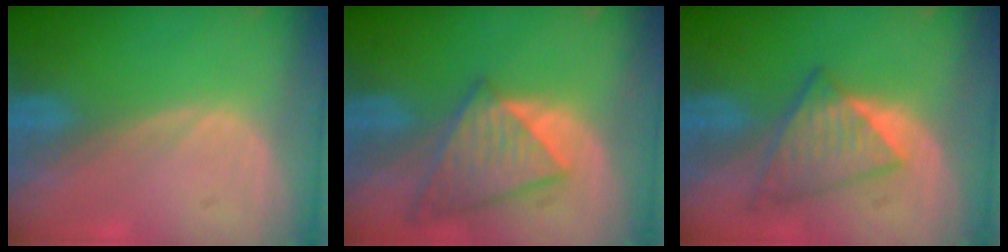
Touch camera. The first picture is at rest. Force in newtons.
{"total": 8.0, "press": 7.2, "slide": 3.6}
{"total": 6.1, "press": 6.1, "slide": 0.3}